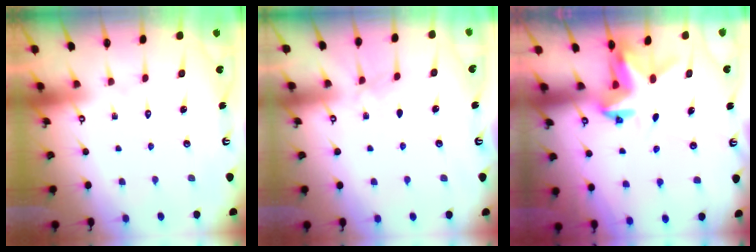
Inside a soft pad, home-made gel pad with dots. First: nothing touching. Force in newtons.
{"total": 3.5, "press": 3.5, "slide": 0.5}
{"total": 3.6, "press": 3.6, "slide": 0.0}